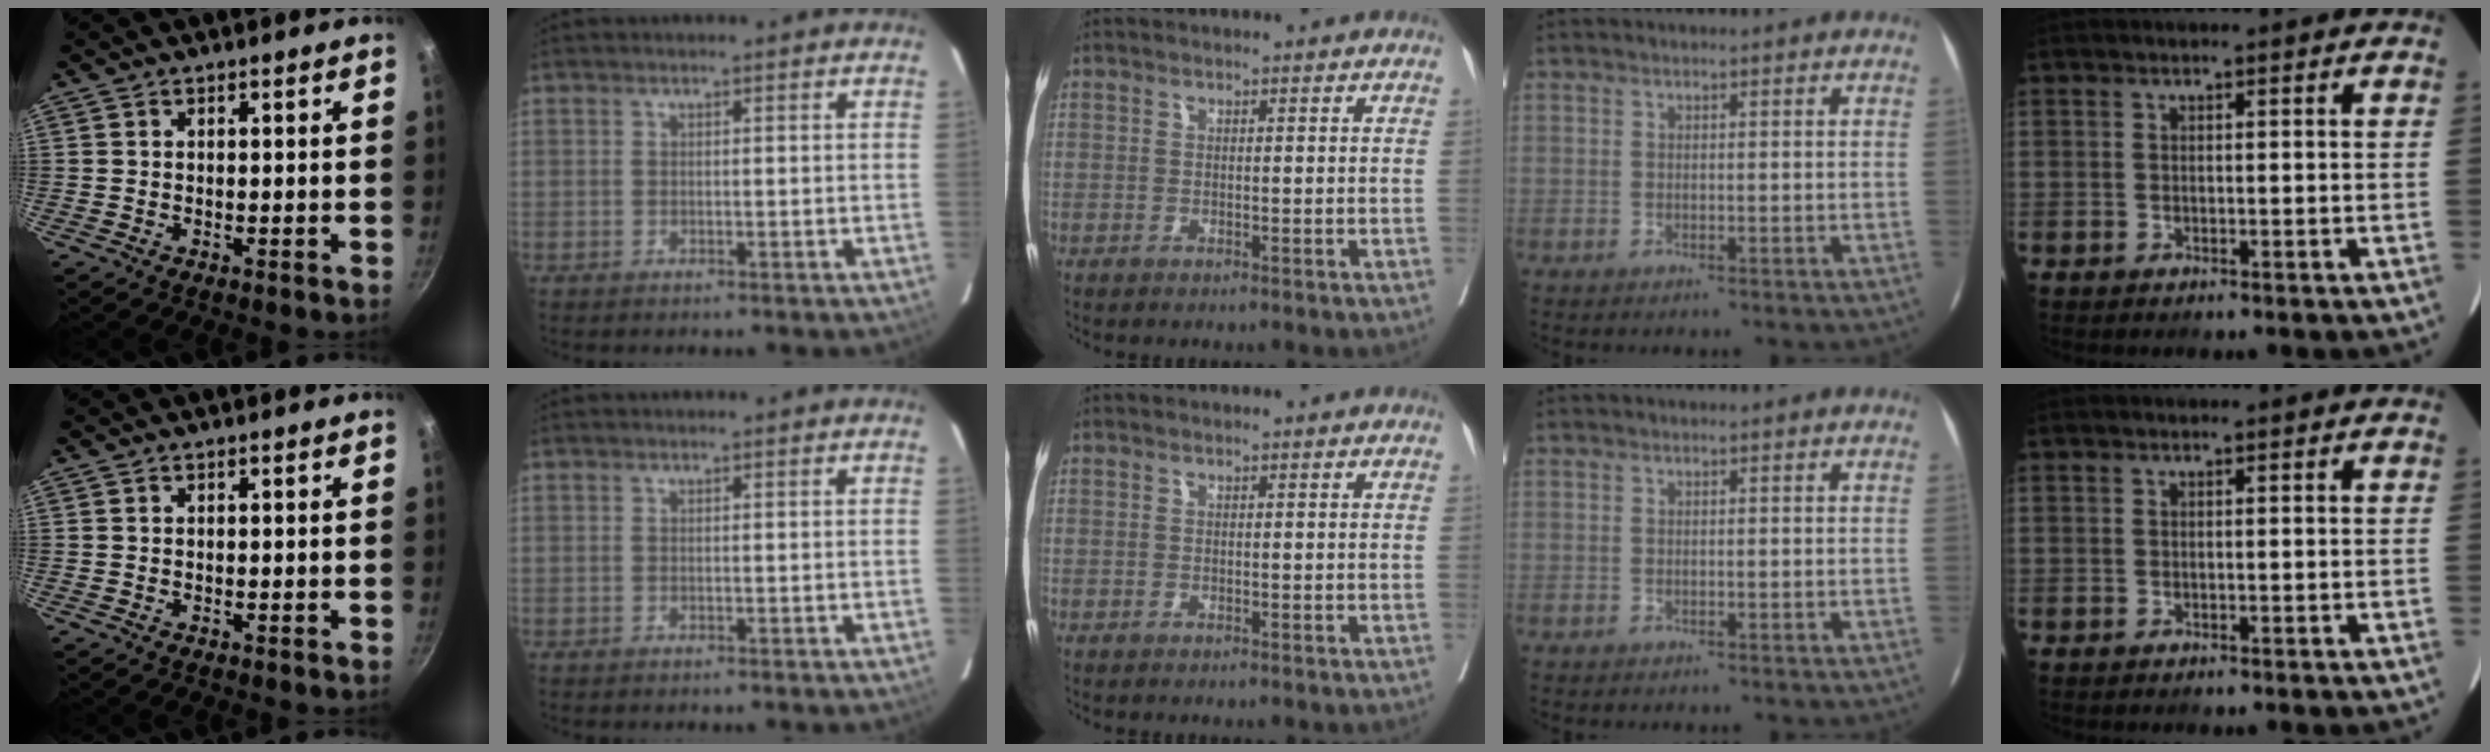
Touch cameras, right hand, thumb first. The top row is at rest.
{}